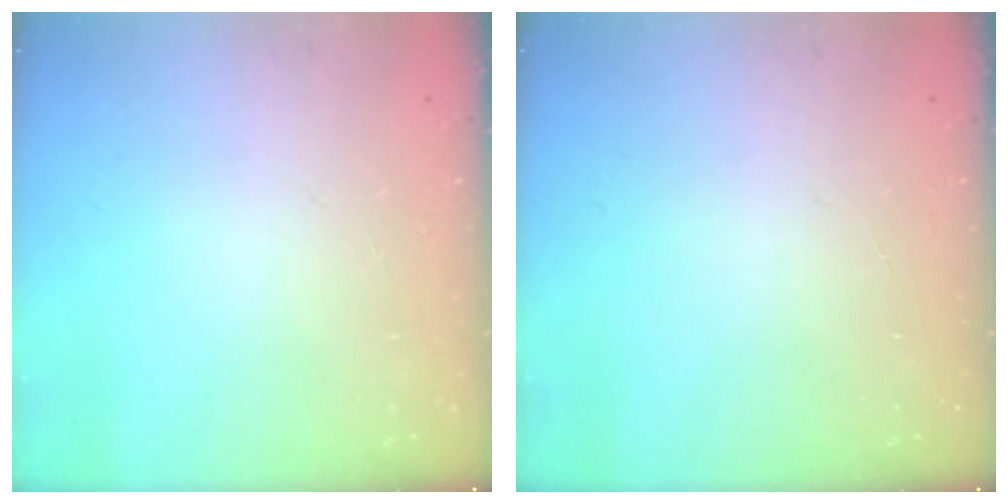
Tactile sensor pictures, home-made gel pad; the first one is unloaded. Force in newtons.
{"total": 0.0}